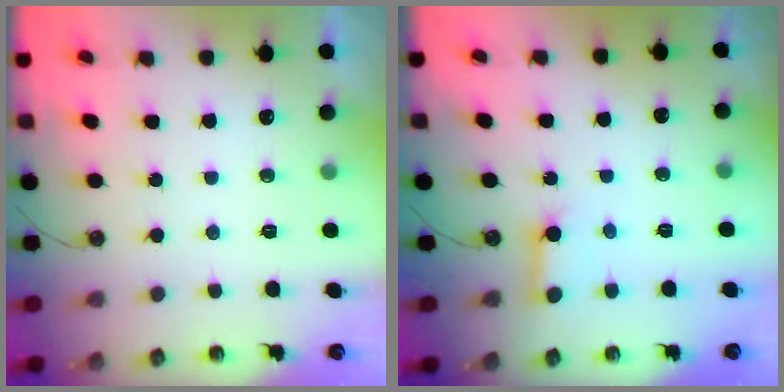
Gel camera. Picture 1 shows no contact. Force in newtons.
{"total": 4.9, "press": 4.8, "slide": 0.6}